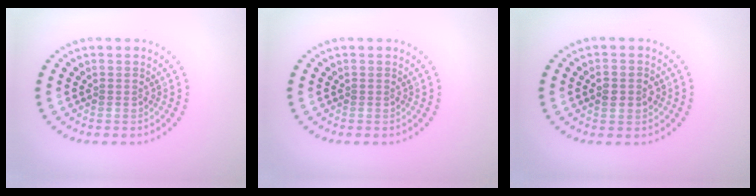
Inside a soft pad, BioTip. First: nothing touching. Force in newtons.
{"total": 0.0}
{"total": 2.7, "press": 2.7, "slide": 0.2}